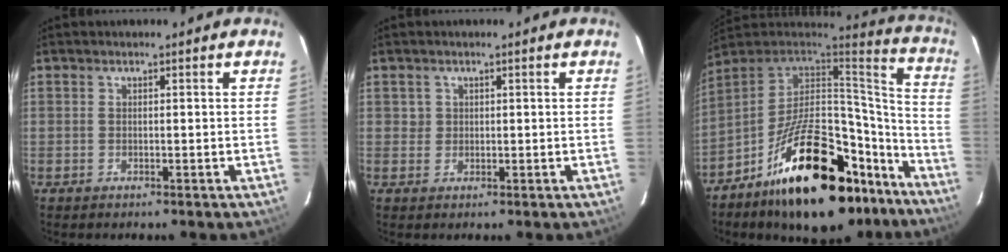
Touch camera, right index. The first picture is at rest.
{"total": 1.4, "force": [0.4, 1.4, -0.1], "torque": [0.009, 0.006, 0.005]}
{"total": 30.0, "force": [-18.7, 13.5, 19.1], "torque": [-0.291, 0.044, -0.264]}